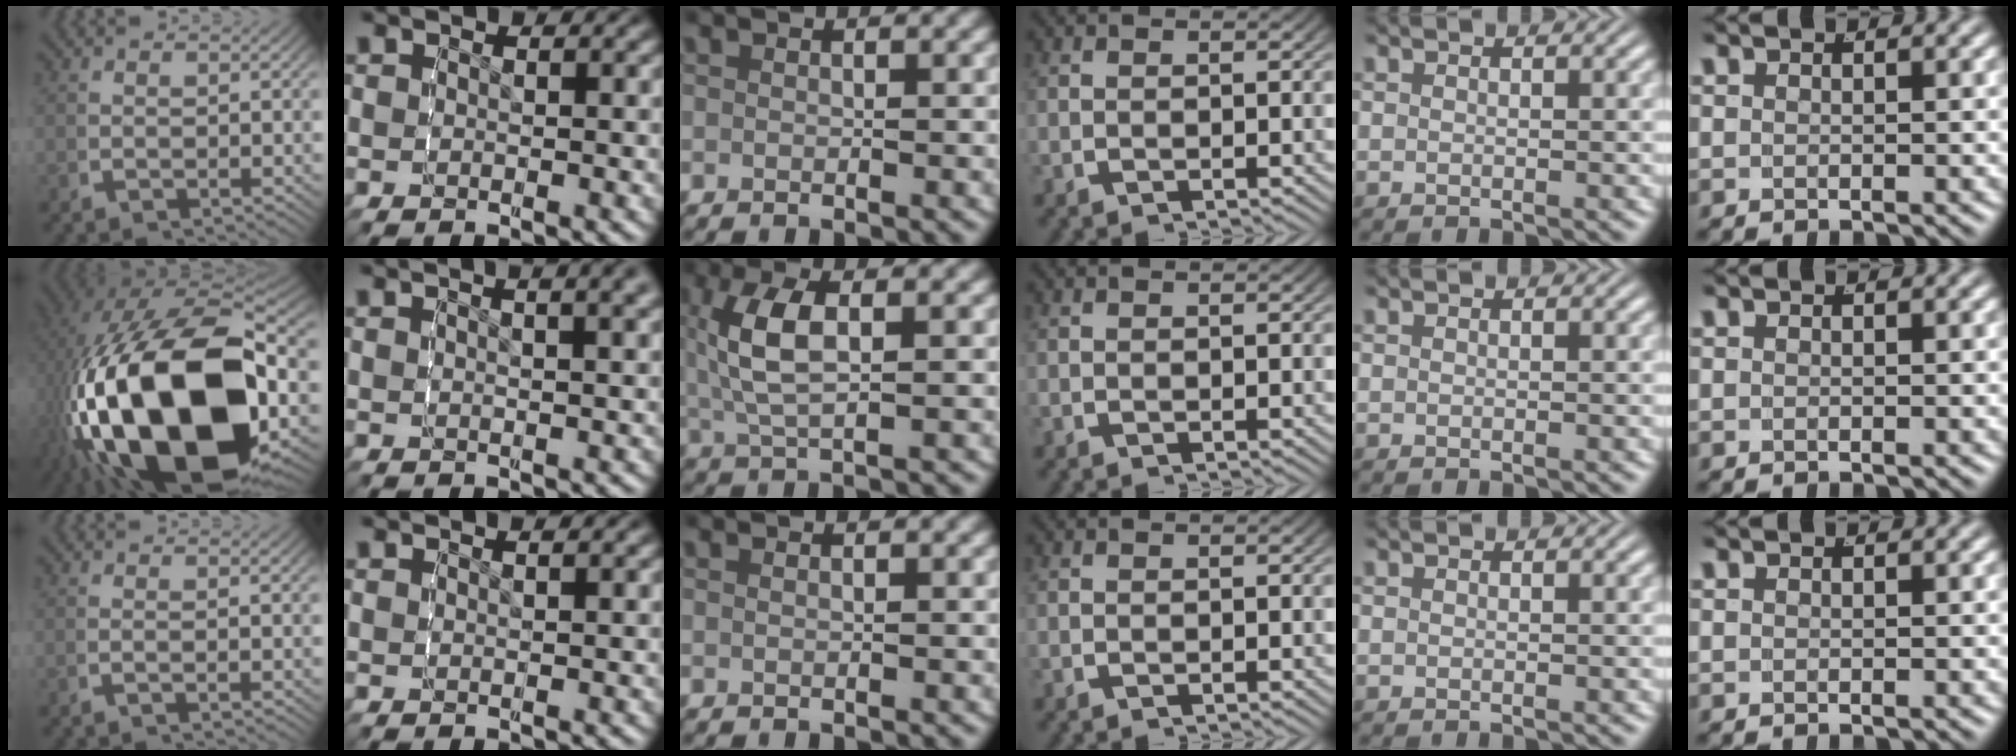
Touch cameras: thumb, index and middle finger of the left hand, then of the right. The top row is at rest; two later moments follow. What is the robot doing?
{"motion": "lift_and_place", "object": "tape"}